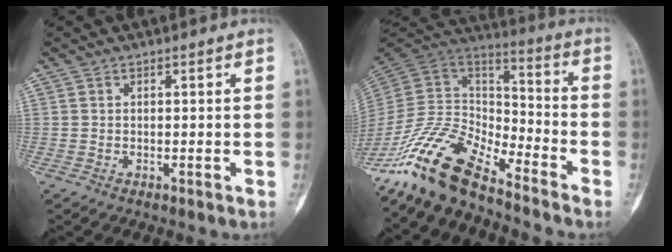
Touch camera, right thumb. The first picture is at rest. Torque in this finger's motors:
{"motor_torque": [1.05, -0.07, 1.45, -1.32, 0.40]}